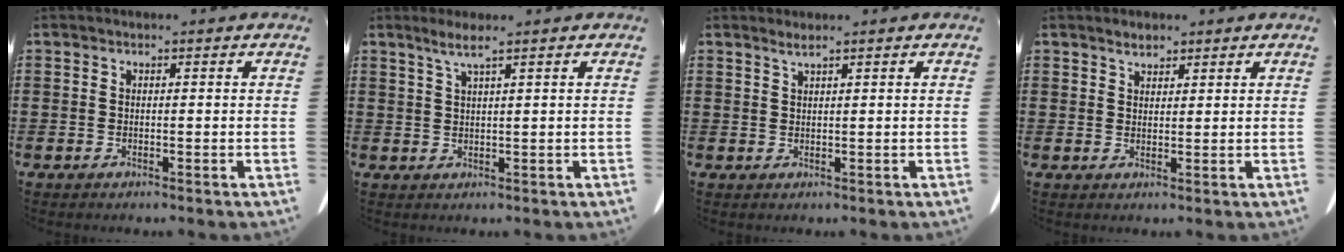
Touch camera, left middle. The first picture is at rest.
{"total": 2.5, "force": [1.6, -0.3, 1.9], "torque": [-0.042, -0.003, 0.029]}
{"total": 1.4, "force": [1.1, -0.1, 0.8], "torque": [-0.017, -0.004, 0.022]}
{"total": 2.0, "force": [1.8, 0.7, 0.7], "torque": [-0.009, -0.002, 0.033]}